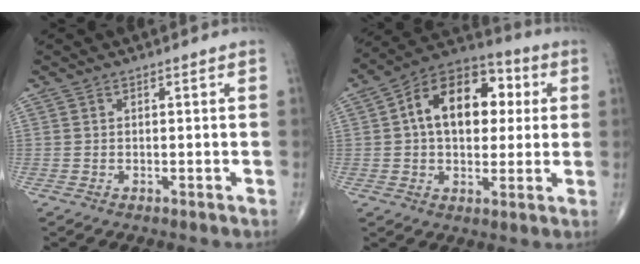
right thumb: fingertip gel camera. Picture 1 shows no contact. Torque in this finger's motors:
{"motor_torque": [-0.52, 0.72, 0.36, 0.03, 0.25]}